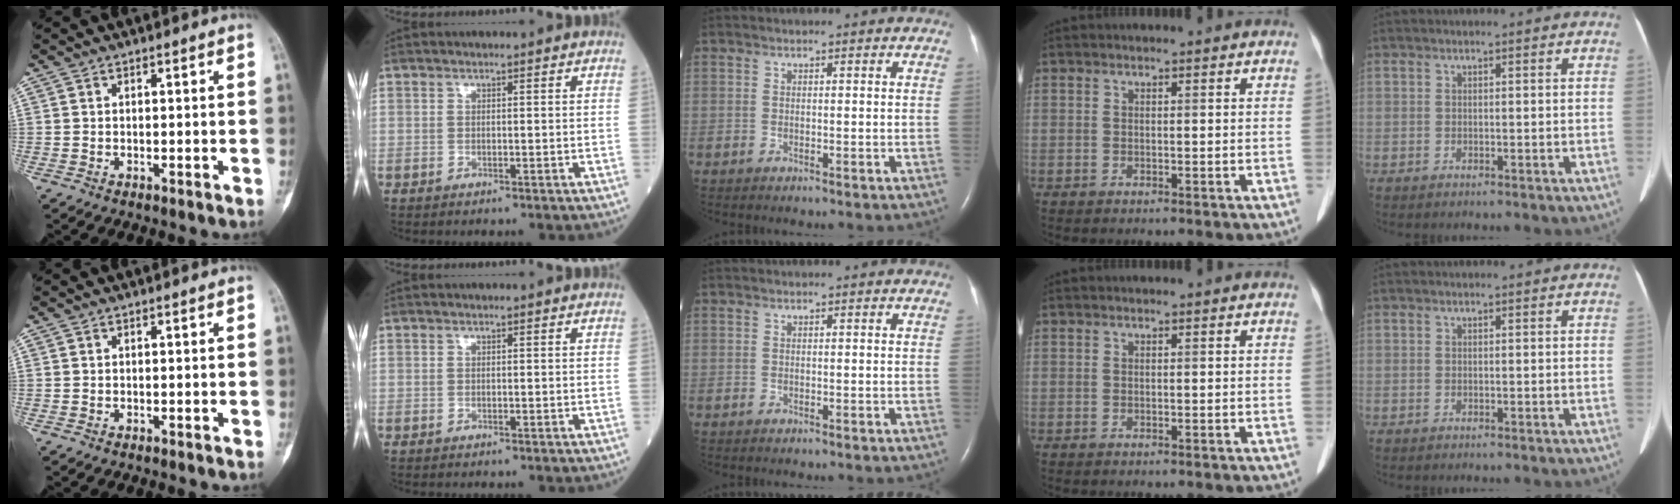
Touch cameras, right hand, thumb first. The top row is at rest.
{}